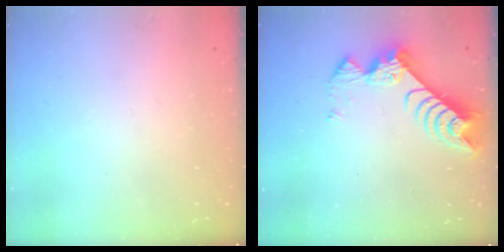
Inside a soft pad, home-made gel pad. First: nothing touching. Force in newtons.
{"total": 8.4, "press": 8.3, "slide": 0.7}